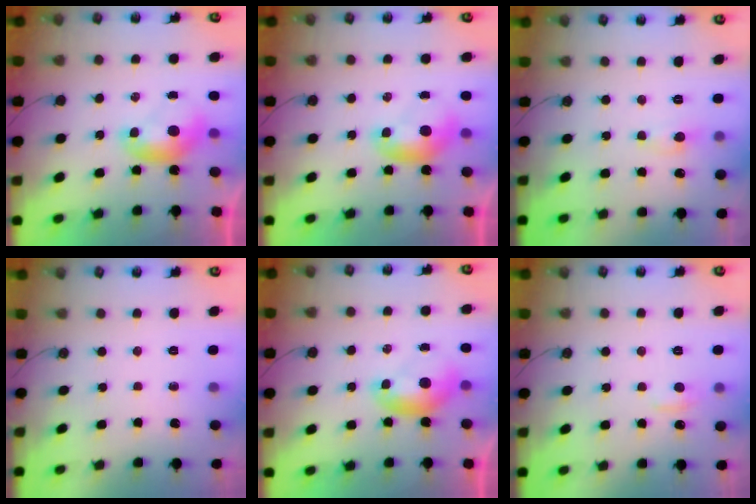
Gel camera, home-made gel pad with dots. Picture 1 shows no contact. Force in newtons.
{"total": 0.0}
{"total": 0.9, "press": 0.6, "slide": 0.6}
{"total": 0.0}
{"total": 0.0}
{"total": 1.1, "press": 0.8, "slide": 0.7}